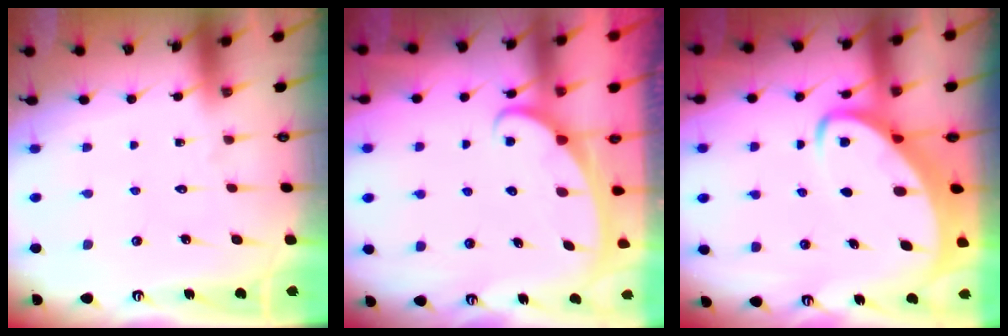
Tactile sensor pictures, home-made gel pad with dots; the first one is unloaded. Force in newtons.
{"total": 2.4, "press": 2.4, "slide": 0.3}
{"total": 4.5, "press": 4.4, "slide": 0.6}